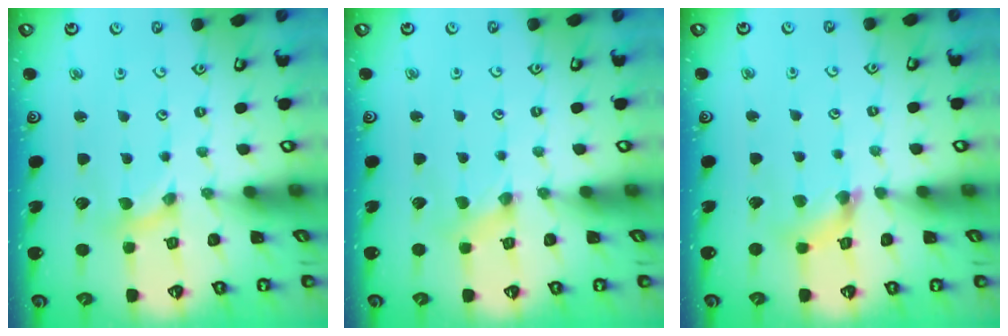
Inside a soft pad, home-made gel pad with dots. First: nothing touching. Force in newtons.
{"total": 0.0}
{"total": 4.7, "press": 4.6, "slide": 0.6}